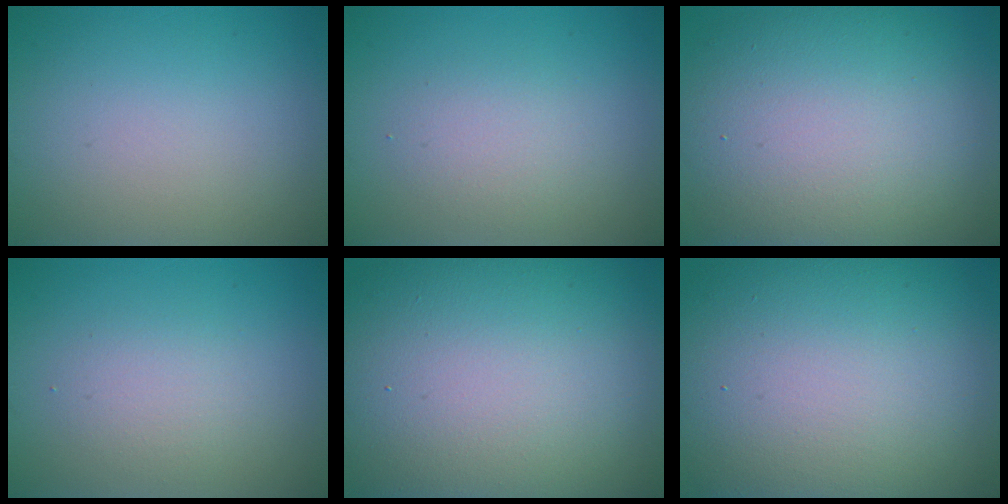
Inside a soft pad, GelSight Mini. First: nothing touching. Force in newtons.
{"total": 2.0, "press": 2.0, "slide": 0.2}
{"total": 14.2, "press": 14.2, "slide": 0.1}
{"total": 5.3, "press": 5.2, "slide": 0.2}
{"total": 19.4, "press": 19.4, "slide": 0.9}
{"total": 18.2, "press": 18.2, "slide": 1.0}